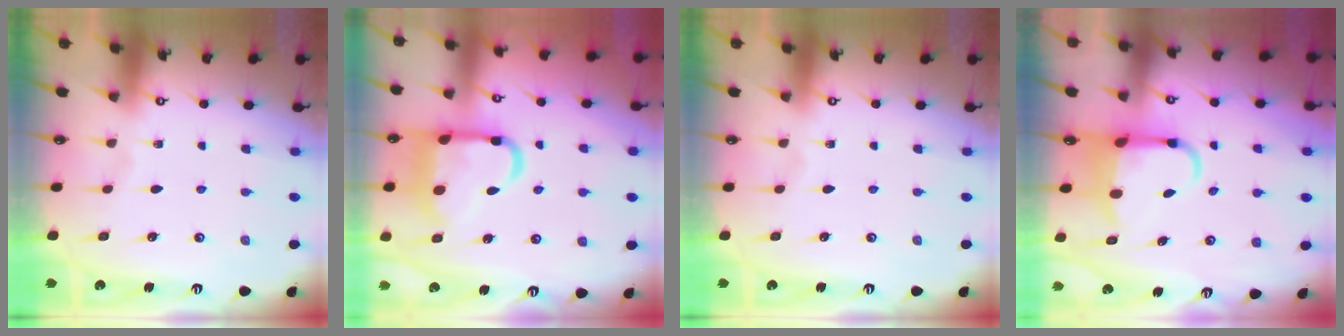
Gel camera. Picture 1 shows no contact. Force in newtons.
{"total": 15.1, "press": 15.0, "slide": 1.8}
{"total": 0.0}
{"total": 5.6, "press": 5.4, "slide": 1.6}